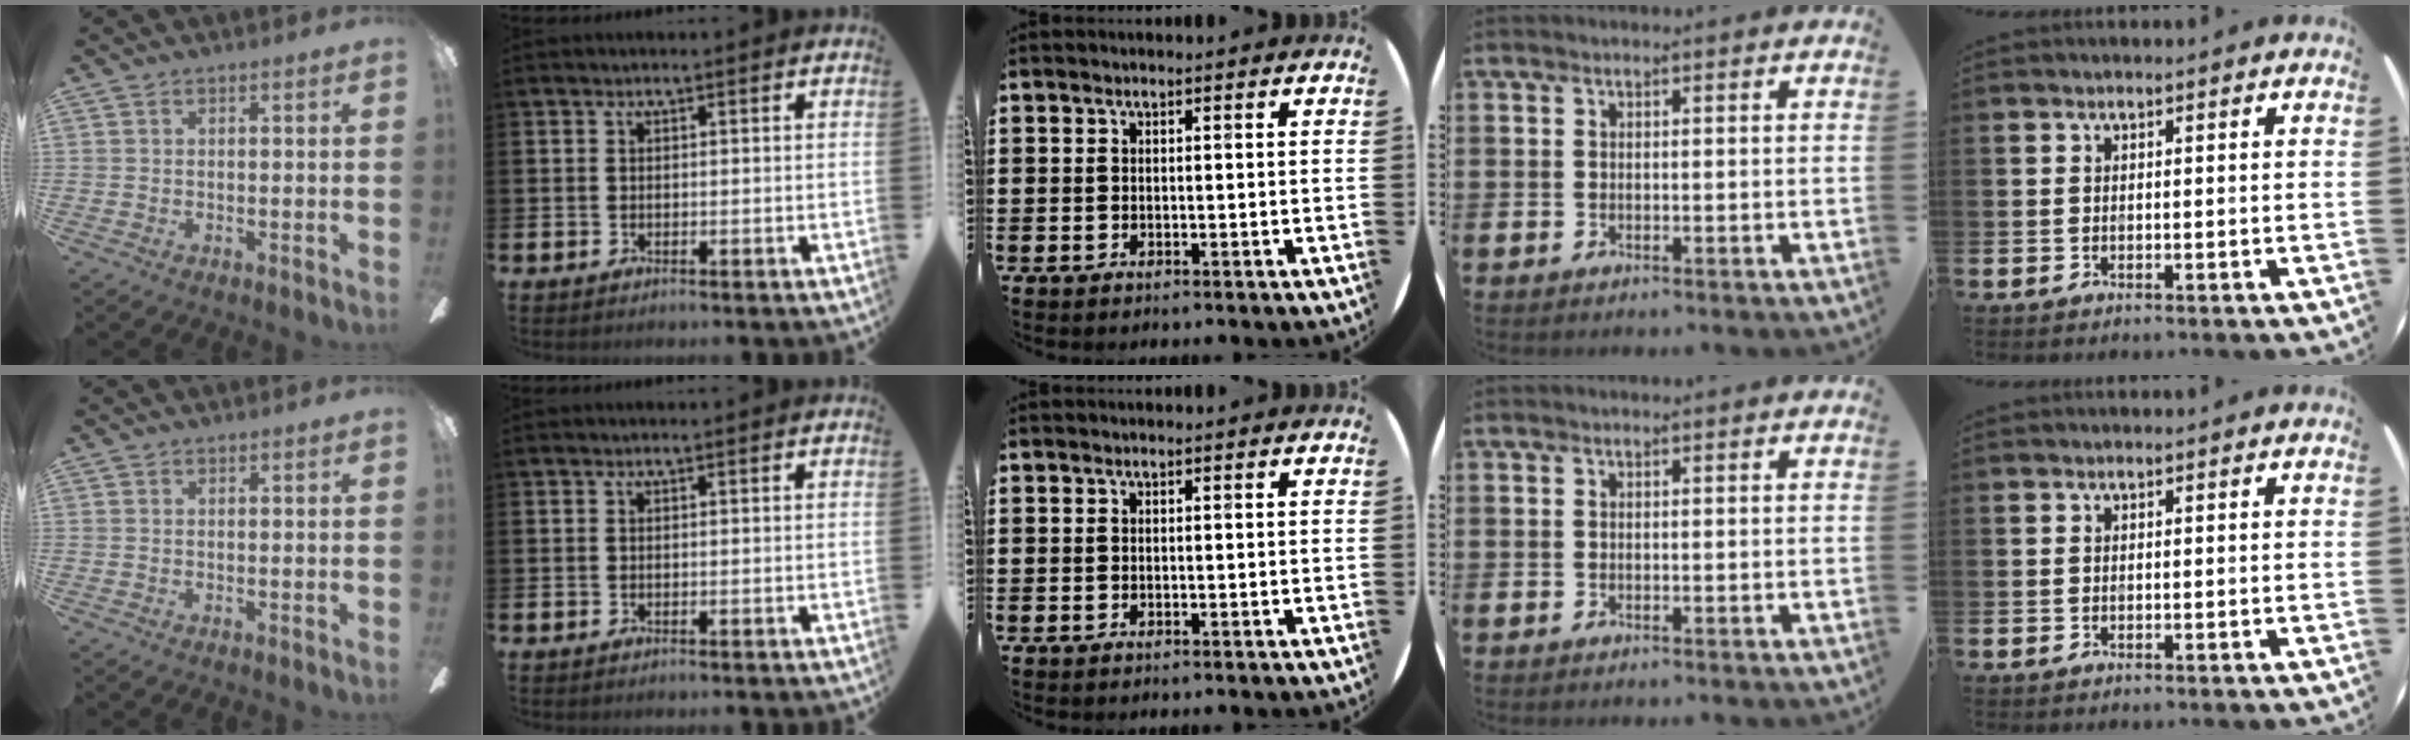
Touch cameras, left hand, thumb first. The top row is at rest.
{}